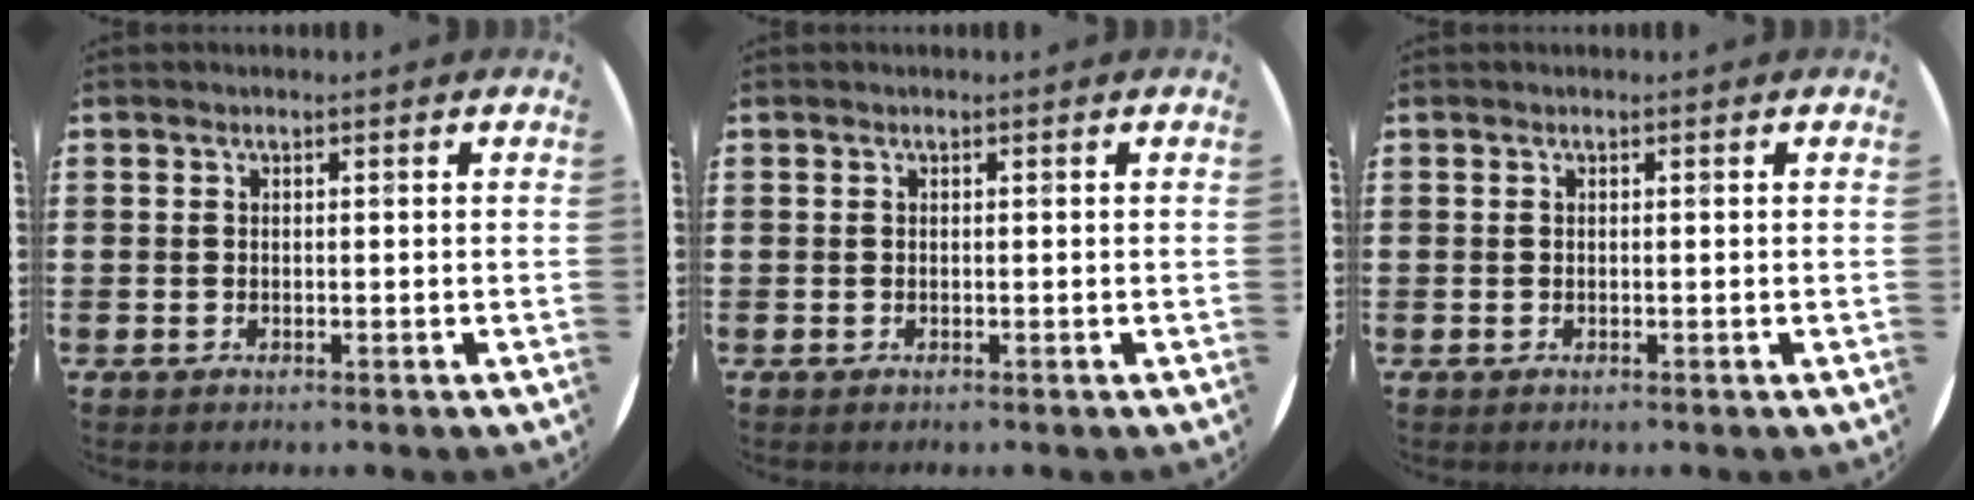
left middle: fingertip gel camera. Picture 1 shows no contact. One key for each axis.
{"total": 0.0}
{"total": 0.0}